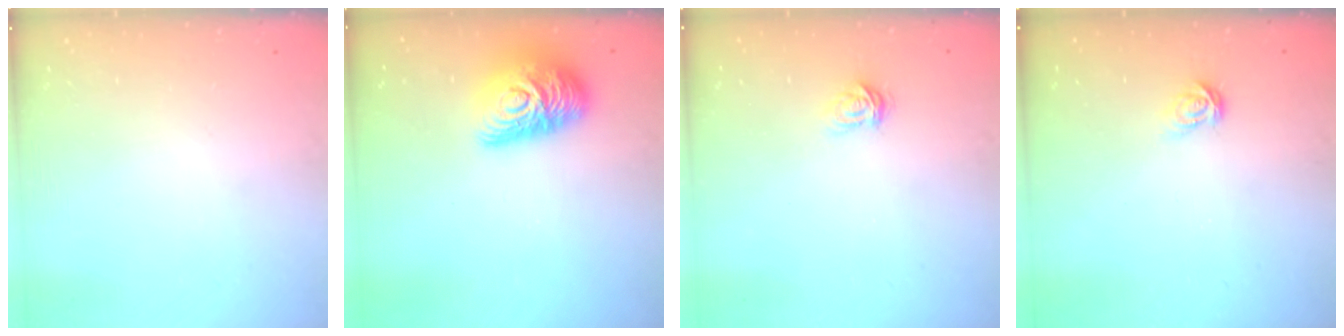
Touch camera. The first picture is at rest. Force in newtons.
{"total": 14.3, "press": 14.2, "slide": 0.9}
{"total": 3.1, "press": 3.1, "slide": 0.3}
{"total": 3.8, "press": 3.8, "slide": 0.4}